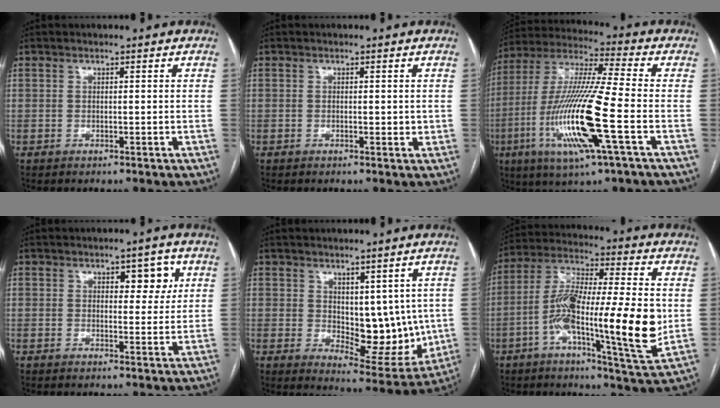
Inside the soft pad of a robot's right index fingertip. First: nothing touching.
{"total": 1.3, "force": [0.1, 0.7, 1.1], "torque": [-0.018, -0.001, 0.004]}
{"total": 18.5, "force": [-5.3, 0.7, 17.7], "torque": [-0.372, -0.017, -0.100]}
{"total": 4.6, "force": [1.9, 2.3, 3.5], "torque": [-0.037, 0.005, 0.025]}
{"total": 11.2, "force": [0.7, 6.0, 9.4], "torque": [-0.108, -0.008, 0.034]}
{"total": 19.2, "force": [-3.0, 2.3, 18.8], "torque": [-0.335, -0.001, -0.051]}